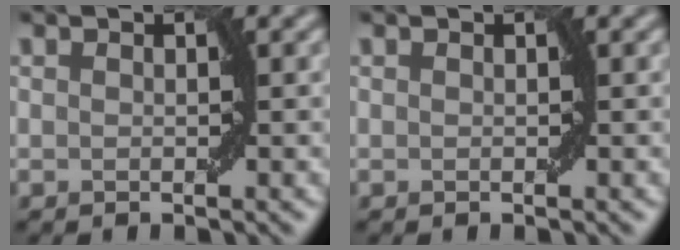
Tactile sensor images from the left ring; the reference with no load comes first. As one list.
[{"total": 0.0}]